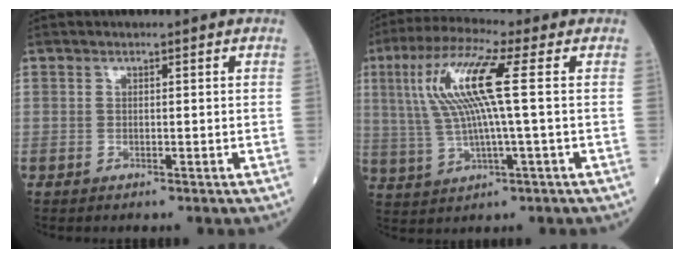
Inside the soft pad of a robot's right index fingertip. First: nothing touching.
{"total": 11.7, "force": [2.3, 0.3, 11.5], "torque": [-0.247, 0.020, 0.043]}